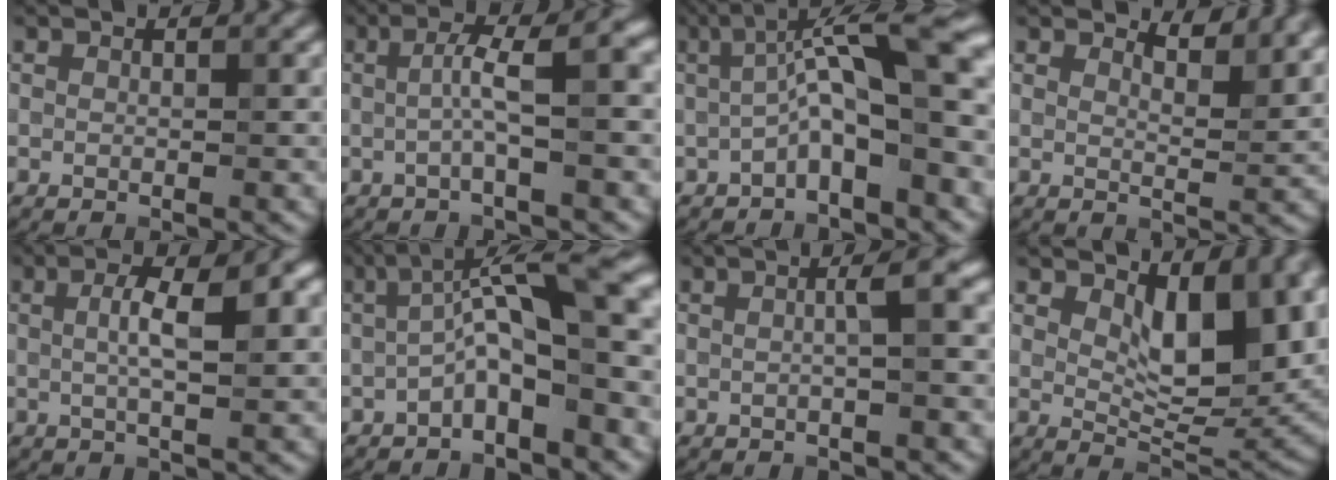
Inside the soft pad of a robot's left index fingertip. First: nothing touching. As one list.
[{"total": 4.1, "force": [0.0, 0.6, 4.0], "torque": [-0.069, 0.012, -0.005]}, {"total": 8.9, "force": [-0.1, 2.2, 8.6], "torque": [-0.130, 0.026, -0.013]}, {"total": 3.7, "force": [3.2, 0.8, 1.7], "torque": [-0.025, -0.005, 0.043]}, {"total": 4.6, "force": [0.7, 1.1, 4.5], "torque": [-0.078, 0.006, 0.010]}, {"total": 8.2, "force": [-0.5, 2.1, 7.9], "torque": [-0.124, 0.027, -0.021]}, {"total": 2.7, "force": [0.1, 0.5, 2.7], "torque": [-0.040, 0.009, -0.004]}, {"total": 8.9, "force": [3.2, 4.2, 7.1], "torque": [-0.108, -0.016, 0.052]}]